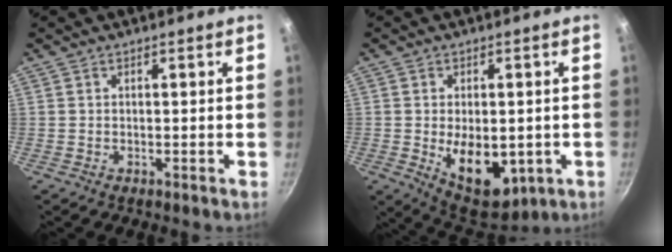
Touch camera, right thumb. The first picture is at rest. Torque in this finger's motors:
{"motor_torque": [-0.26, 0.87, 1.01, -0.30, 0.11]}